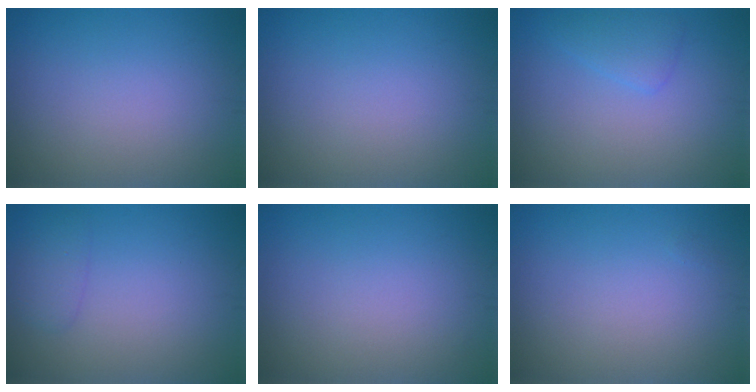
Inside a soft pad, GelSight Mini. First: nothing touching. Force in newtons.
{"total": 0.0}
{"total": 1.7, "press": 1.7, "slide": 0.1}
{"total": 1.4, "press": 1.4, "slide": 0.1}
{"total": 0.0}
{"total": 0.0}